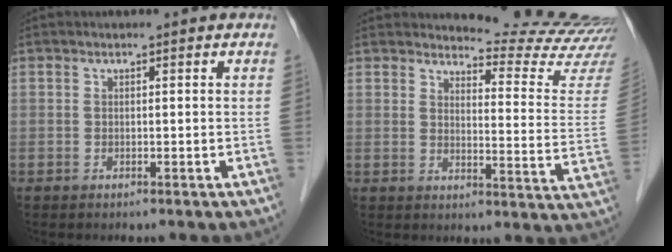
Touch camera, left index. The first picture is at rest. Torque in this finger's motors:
{"motor_torque": [1.09, -1.05, 0.21, 0.04]}